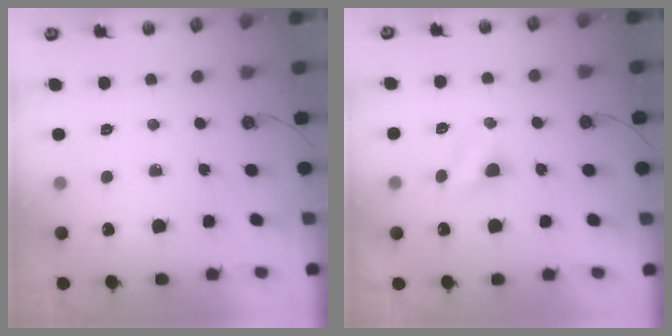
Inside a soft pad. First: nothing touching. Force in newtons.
{"total": 5.2, "press": 5.2, "slide": 0.5}